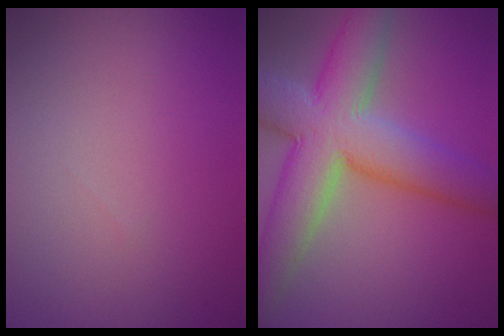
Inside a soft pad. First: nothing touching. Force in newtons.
{"total": 10.4, "press": 10.4, "slide": 0.6}